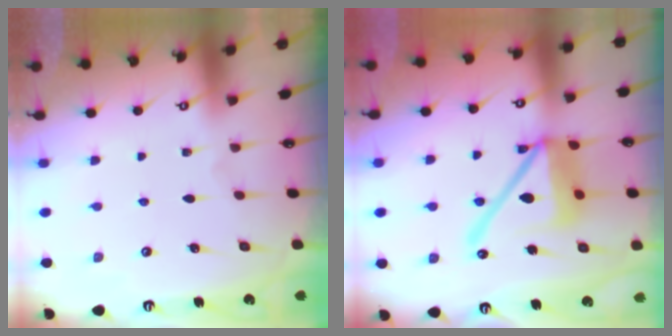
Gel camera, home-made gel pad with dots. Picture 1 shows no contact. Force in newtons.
{"total": 15.7, "press": 15.6, "slide": 1.7}